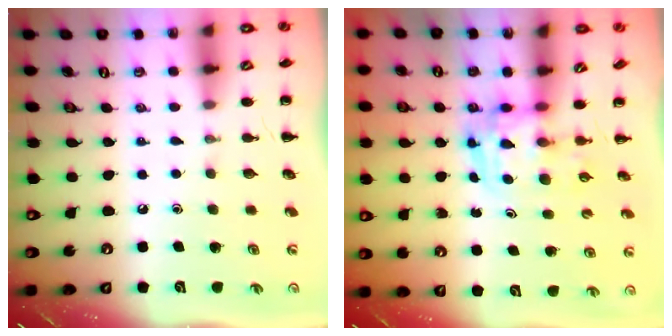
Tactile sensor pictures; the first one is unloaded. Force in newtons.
{"total": 3.6, "press": 3.5, "slide": 0.6}